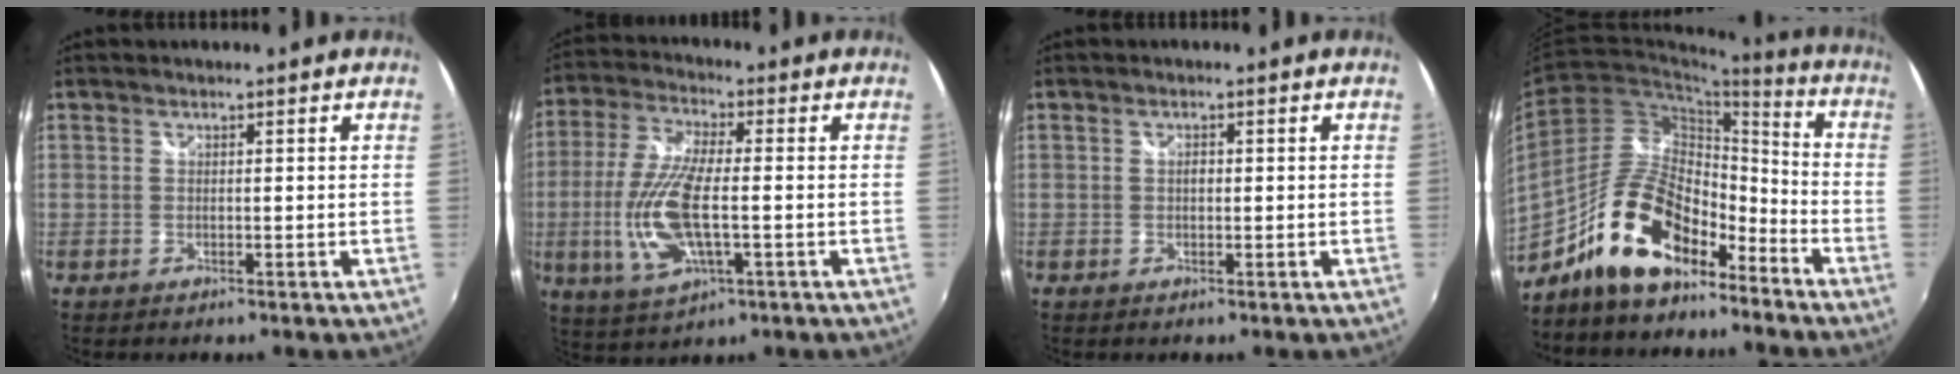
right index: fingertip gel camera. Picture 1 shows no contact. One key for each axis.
{"total": 13.9, "fx": -2.5, "fy": 4.9, "fz": 12.7, "tx": -0.274, "ty": -0.008, "tz": -0.045}
{"total": 0.9, "fx": 0.0, "fy": 0.7, "fz": 0.6, "tx": -0.010, "ty": 0.002, "tz": -0.002}
{"total": 16.2, "fx": -11.4, "fy": 7.5, "fz": 8.6, "tx": -0.168, "ty": 0.027, "tz": -0.196}